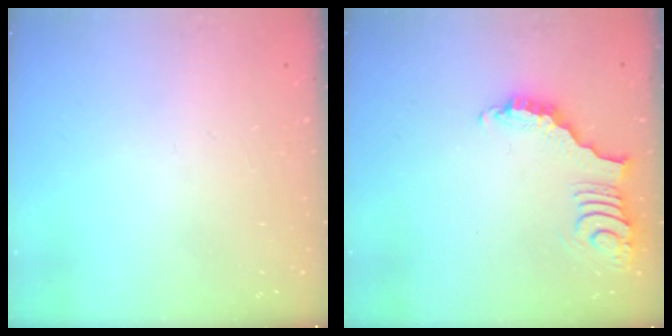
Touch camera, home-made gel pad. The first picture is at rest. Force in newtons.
{"total": 4.0, "press": 3.9, "slide": 0.7}